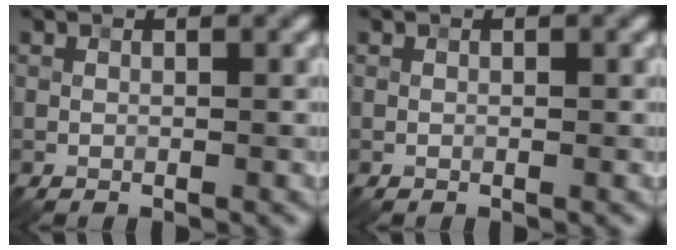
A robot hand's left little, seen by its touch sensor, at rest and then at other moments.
{"total": 0.0}